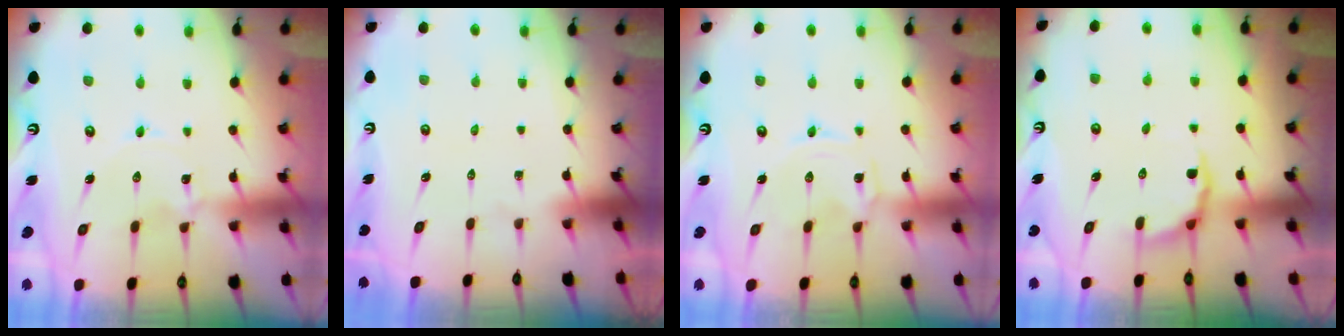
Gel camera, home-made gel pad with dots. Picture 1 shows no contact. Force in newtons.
{"total": 0.0}
{"total": 0.8, "press": 0.7, "slide": 0.1}
{"total": 3.6, "press": 2.6, "slide": 2.5}